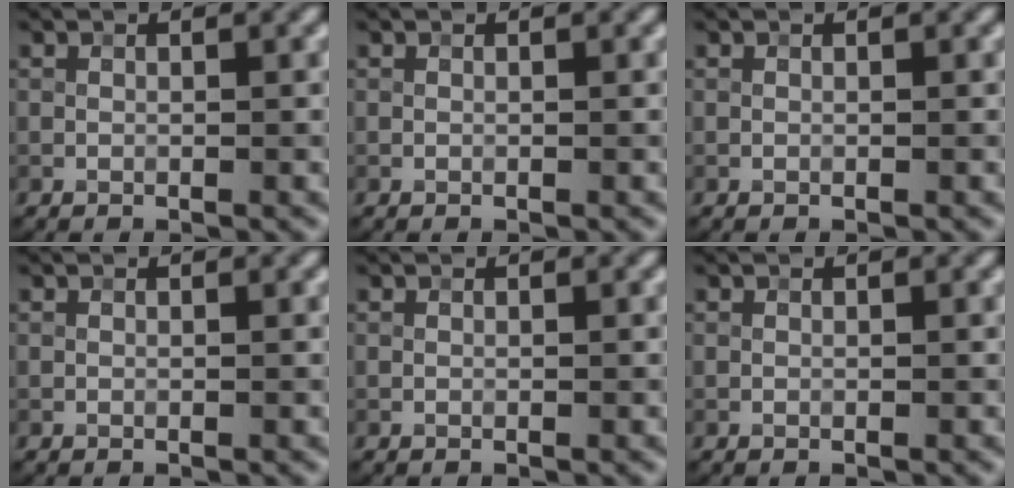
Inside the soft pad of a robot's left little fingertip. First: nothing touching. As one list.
[{"total": 0.0}, {"total": 0.0}, {"total": 0.0}, {"total": 0.0}, {"total": 0.0}]